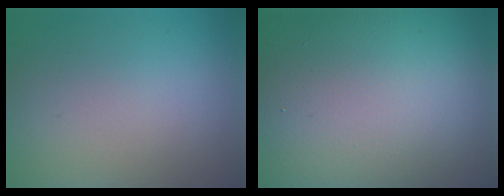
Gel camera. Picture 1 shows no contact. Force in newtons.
{"total": 22.1, "press": 22.1, "slide": 1.2}